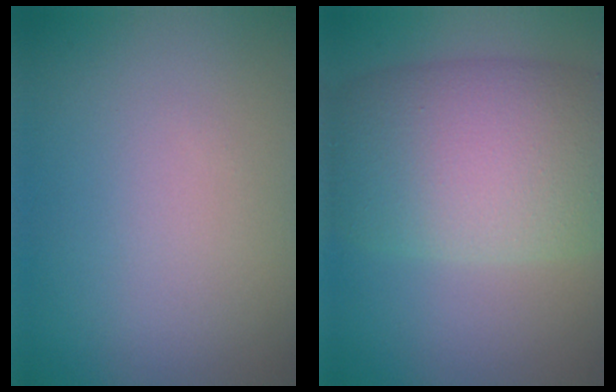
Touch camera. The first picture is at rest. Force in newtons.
{"total": 11.3, "press": 11.3, "slide": 0.6}